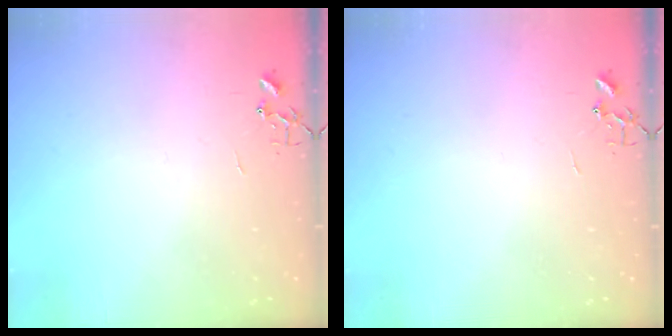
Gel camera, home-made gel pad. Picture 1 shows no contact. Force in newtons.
{"total": 0.0}